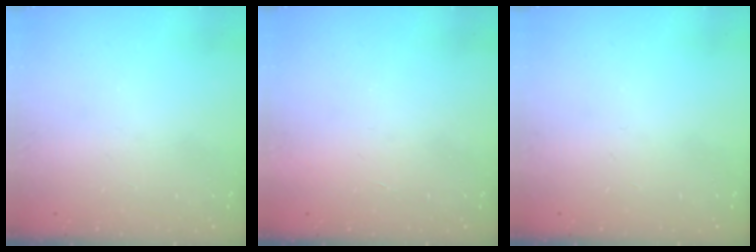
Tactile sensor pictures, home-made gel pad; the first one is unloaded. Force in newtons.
{"total": 1.6, "press": 1.5, "slide": 0.1}
{"total": 0.0}